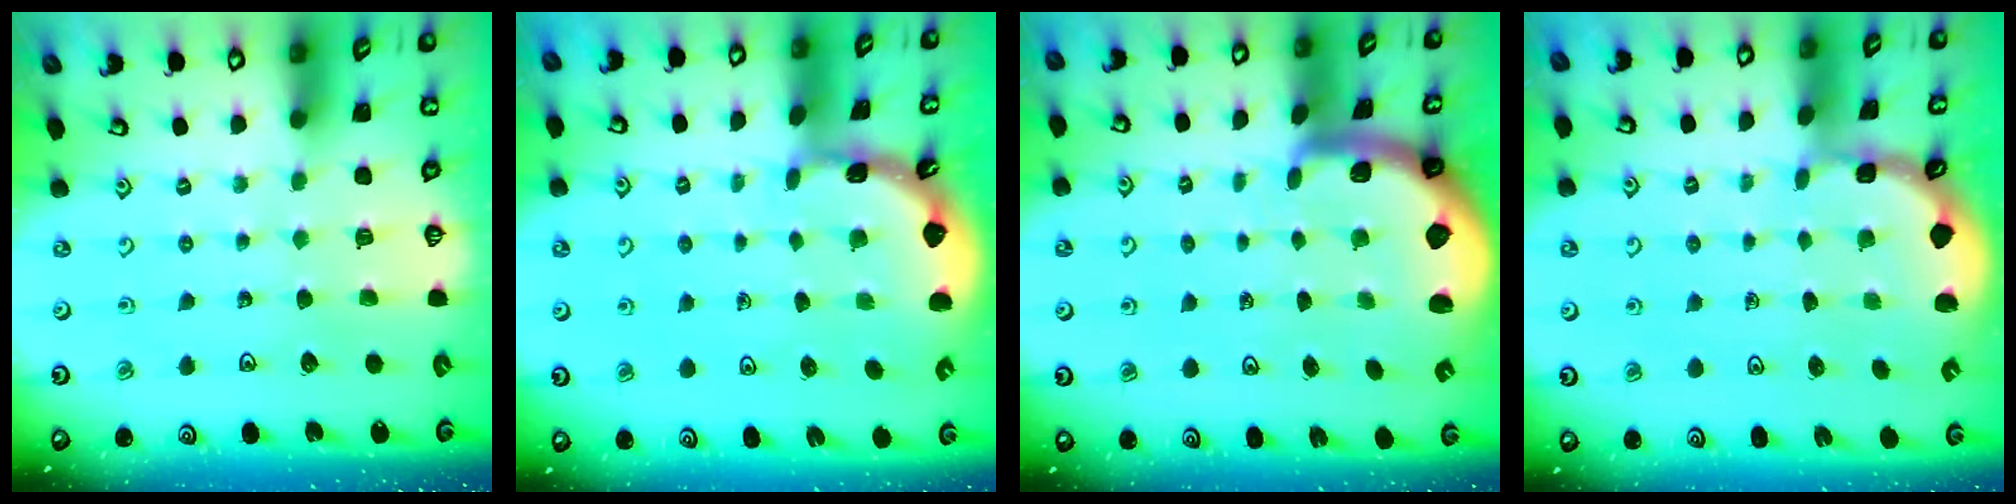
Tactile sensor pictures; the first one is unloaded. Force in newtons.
{"total": 1.8, "press": 1.8, "slide": 0.1}
{"total": 2.4, "press": 2.3, "slide": 0.5}
{"total": 1.1, "press": 1.1, "slide": 0.1}